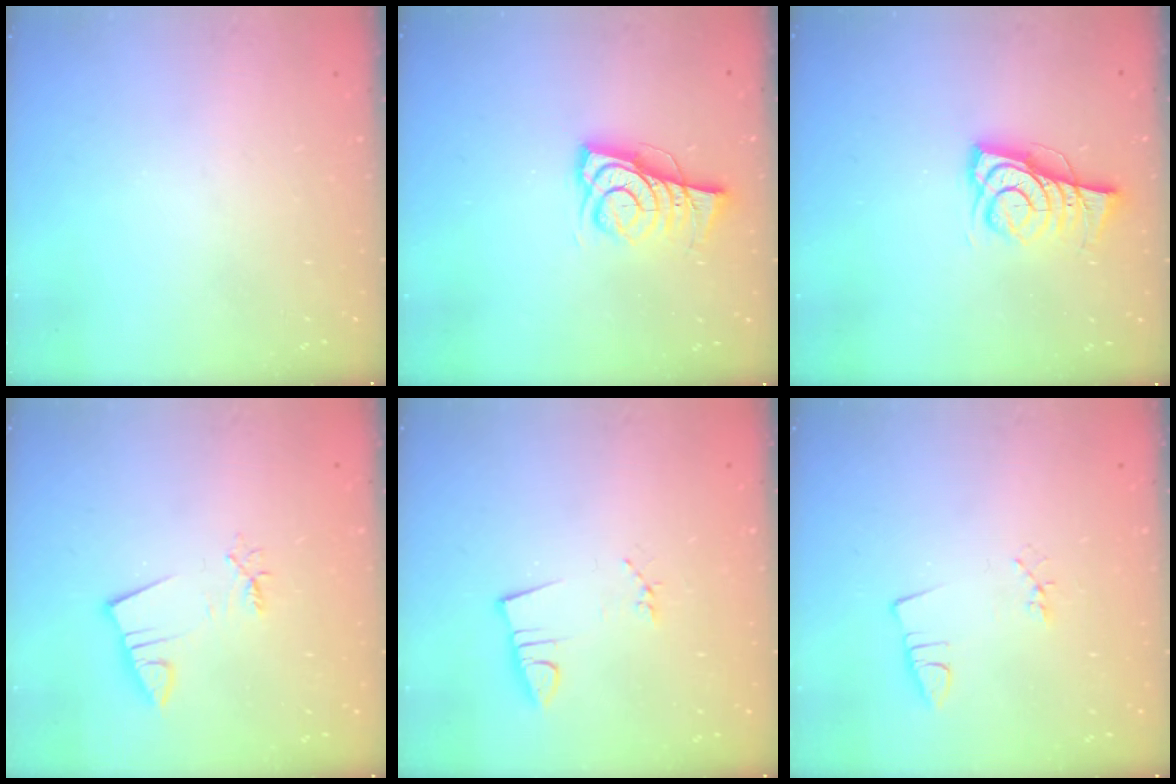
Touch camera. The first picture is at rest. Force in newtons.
{"total": 7.7, "press": 7.6, "slide": 0.8}
{"total": 7.7, "press": 7.6, "slide": 0.8}
{"total": 3.1, "press": 3.0, "slide": 0.4}
{"total": 2.9, "press": 1.4, "slide": 2.5}
{"total": 1.9, "press": 1.4, "slide": 1.3}